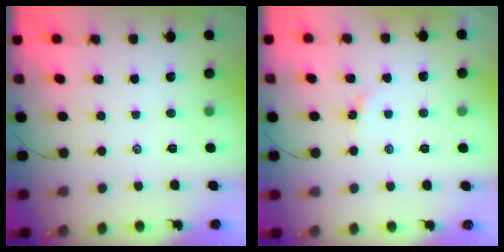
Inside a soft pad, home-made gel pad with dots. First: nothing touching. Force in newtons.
{"total": 1.9, "press": 1.8, "slide": 0.3}